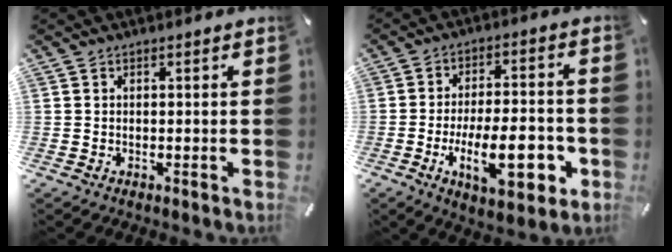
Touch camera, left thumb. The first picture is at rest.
{"total": 17.4, "force": [-5.1, 7.2, 15.0], "torque": [-0.228, -0.001, -0.075]}